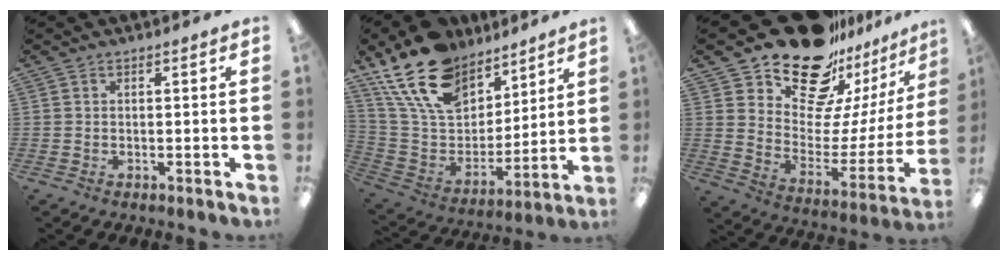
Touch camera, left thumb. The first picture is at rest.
{"total": 21.0, "force": [14.4, 11.9, 9.6], "torque": [-0.192, -0.076, 0.268]}
{"total": 22.7, "force": [17.7, 11.1, 8.8], "torque": [-0.139, -0.129, 0.317]}